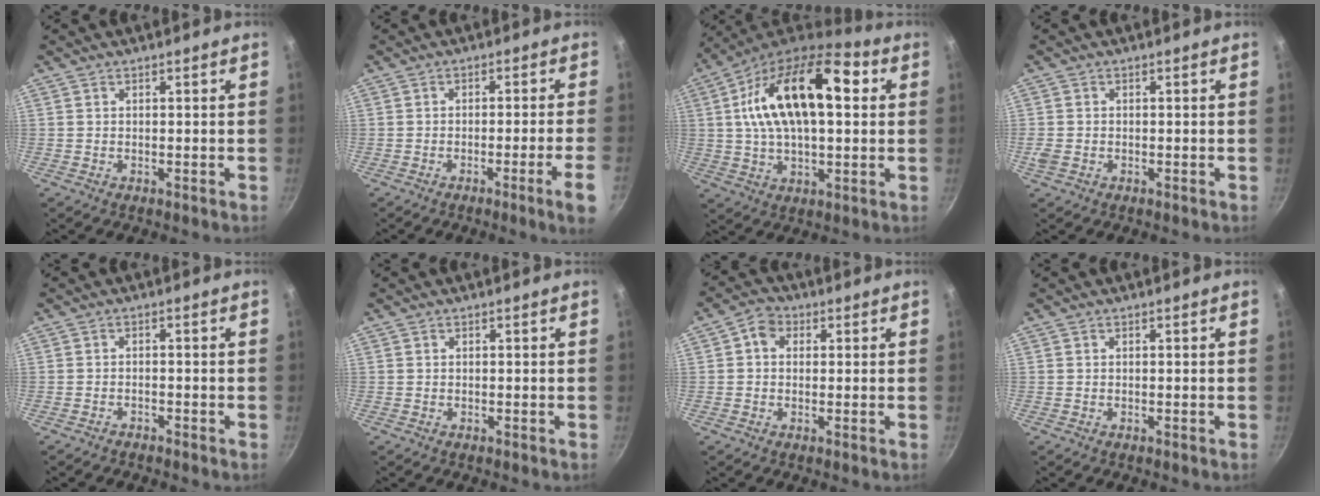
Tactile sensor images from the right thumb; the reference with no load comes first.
{"total": 5.8, "force": [-2.7, -0.7, 5.1], "torque": [-0.080, 0.014, -0.036]}
{"total": 22.2, "force": [5.0, 11.3, 18.5], "torque": [-0.307, 0.016, 0.070]}
{"total": 2.1, "force": [-0.6, 1.7, 1.1], "torque": [-0.024, -0.003, -0.013]}
{"total": 1.2, "force": [-1.2, 0.2, 0.1], "torque": [-0.009, 0.016, -0.019]}
{"total": 0.0}
{"total": 4.1, "force": [1.0, 3.4, 2.0], "torque": [-0.019, 0.004, 0.005]}
{"total": 0.0}